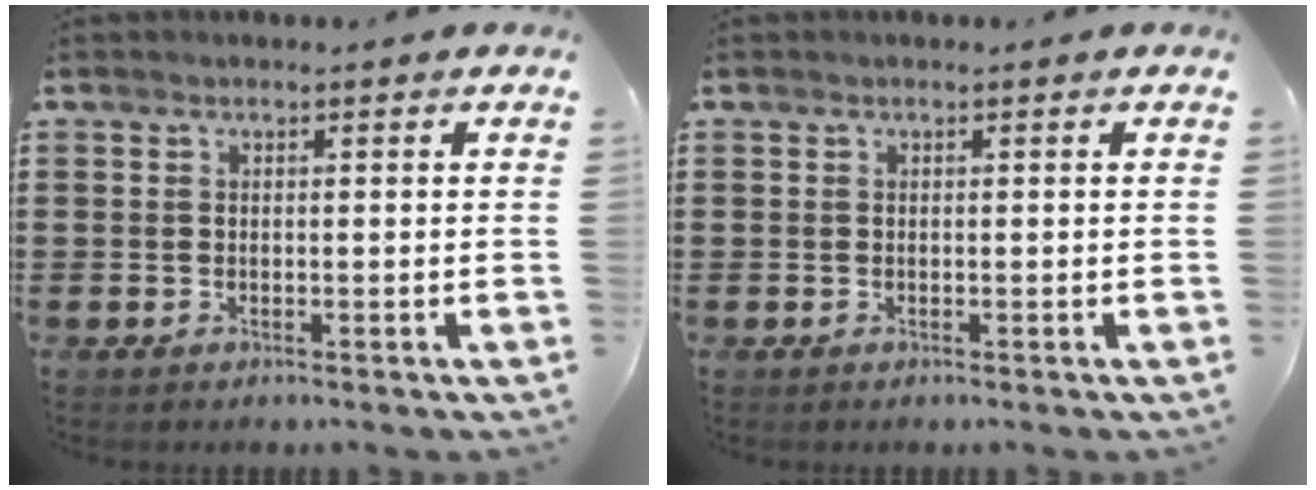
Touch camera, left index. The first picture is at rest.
{"total": 0.0}